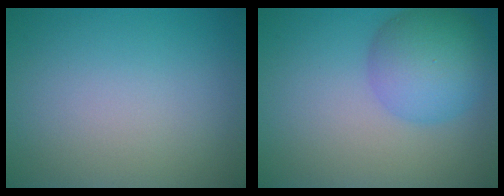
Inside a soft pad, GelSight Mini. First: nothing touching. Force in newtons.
{"total": 6.2, "press": 6.2, "slide": 0.1}